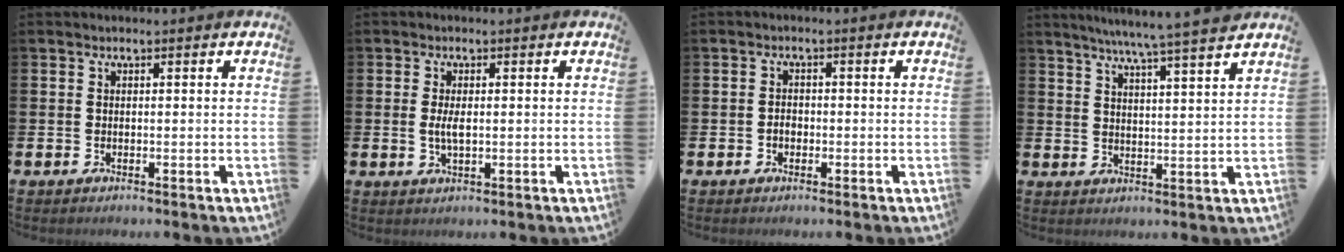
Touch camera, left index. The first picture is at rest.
{"total": 2.6, "force": [0.2, 1.1, 2.4], "torque": [-0.047, 0.003, 0.002]}
{"total": 1.4, "force": [-0.5, 1.1, 0.8], "torque": [-0.016, 0.006, -0.010]}
{"total": 6.4, "force": [5.9, -0.9, 2.2], "torque": [-0.046, -0.038, 0.100]}